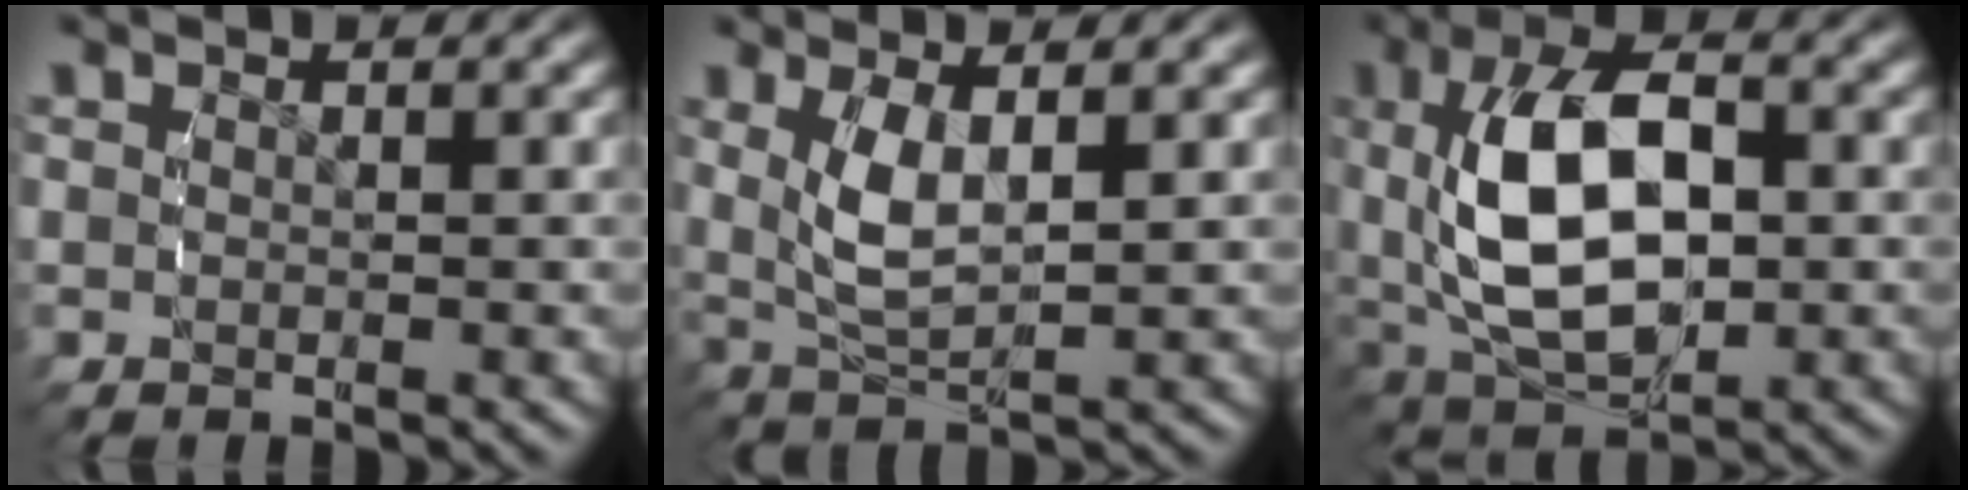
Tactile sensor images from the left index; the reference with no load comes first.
{"total": 4.1, "force": [0.7, 2.5, 3.2], "torque": [-0.097, -0.017, 0.022]}
{"total": 10.2, "force": [-0.3, 6.3, 8.0], "torque": [-0.183, -0.017, 0.009]}